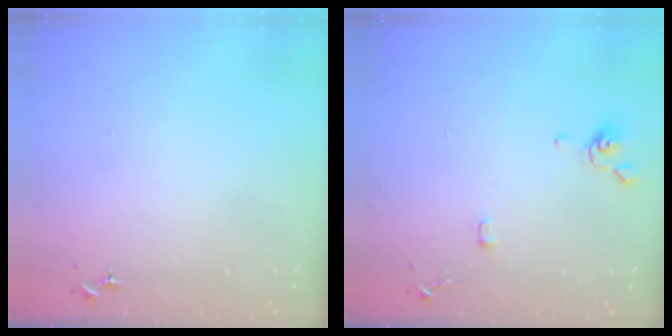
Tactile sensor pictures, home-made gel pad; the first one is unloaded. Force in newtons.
{"total": 3.6, "press": 3.5, "slide": 0.7}